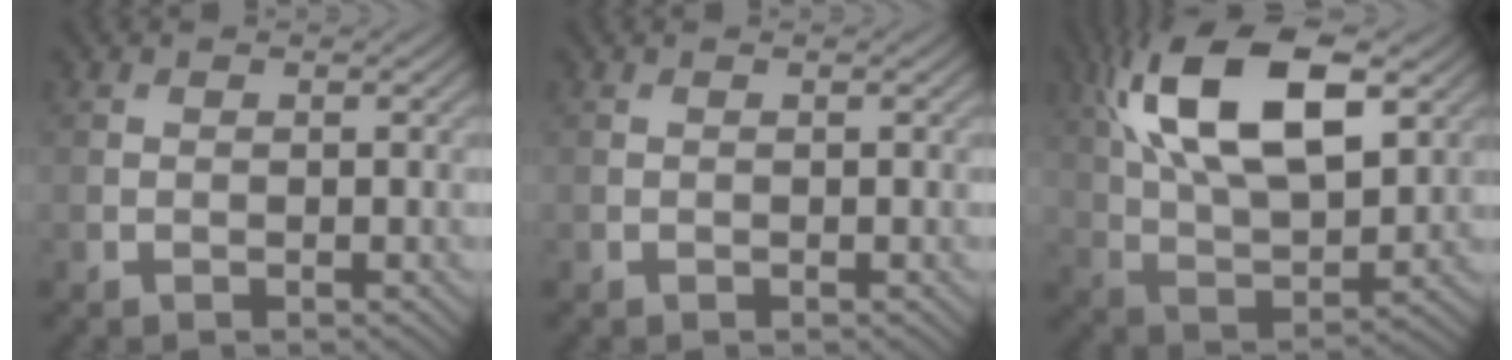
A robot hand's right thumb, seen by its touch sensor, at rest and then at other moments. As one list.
[{"total": 0.0}, {"total": 16.4, "force": [6.7, 7.6, 12.9], "torque": [-0.269, 0.021, 0.117]}]